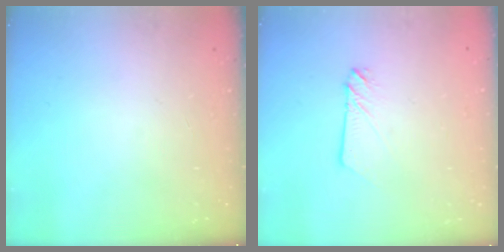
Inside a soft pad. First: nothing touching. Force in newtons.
{"total": 2.3, "press": 2.3, "slide": 0.3}